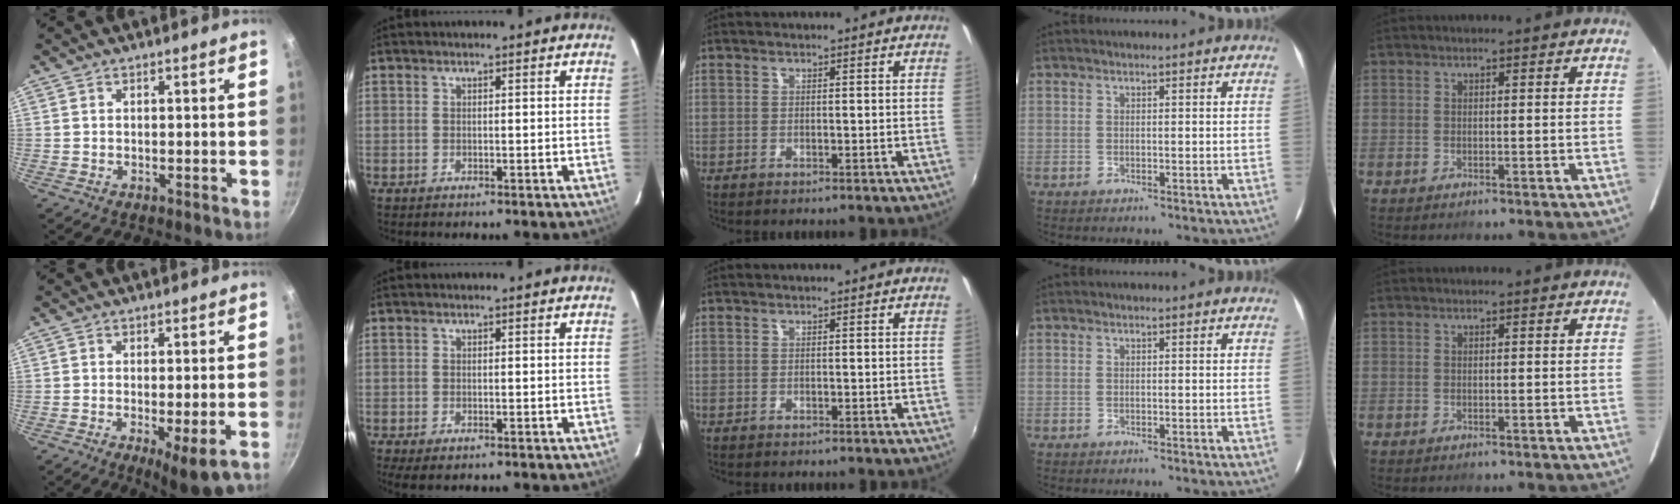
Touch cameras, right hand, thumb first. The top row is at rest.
{"thumb": {"total": 6.9, "force": [-2.7, 1.3, 6.2], "torque": [-0.094, -0.003, -0.034]}, "index": {"total": 2.5, "force": [-1.4, 1.0, 1.8], "torque": [-0.040, -0.009, -0.021]}}